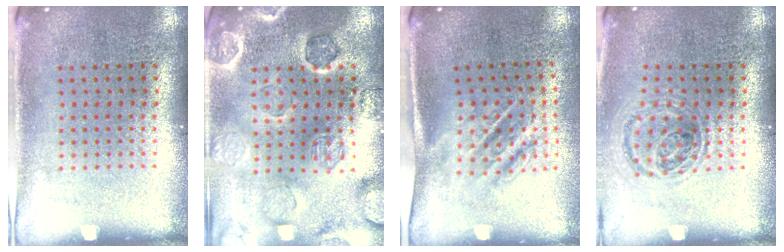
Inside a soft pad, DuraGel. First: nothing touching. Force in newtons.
{"total": 2.6, "press": 2.6, "slide": 0.2}
{"total": 1.7, "press": 1.2, "slide": 1.2}
{"total": 0.9, "press": 0.9, "slide": 0.1}